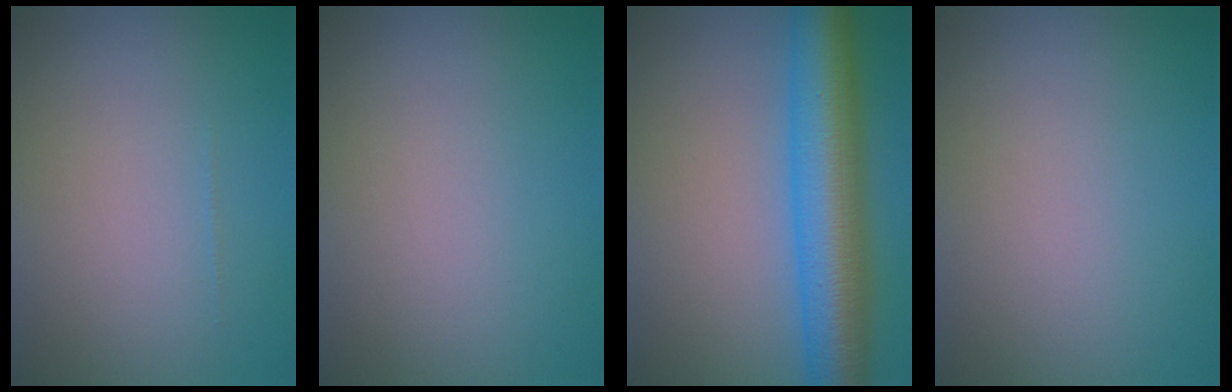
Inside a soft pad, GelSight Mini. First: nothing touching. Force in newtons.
{"total": 0.0}
{"total": 9.3, "press": 9.3, "slide": 0.1}
{"total": 0.0}